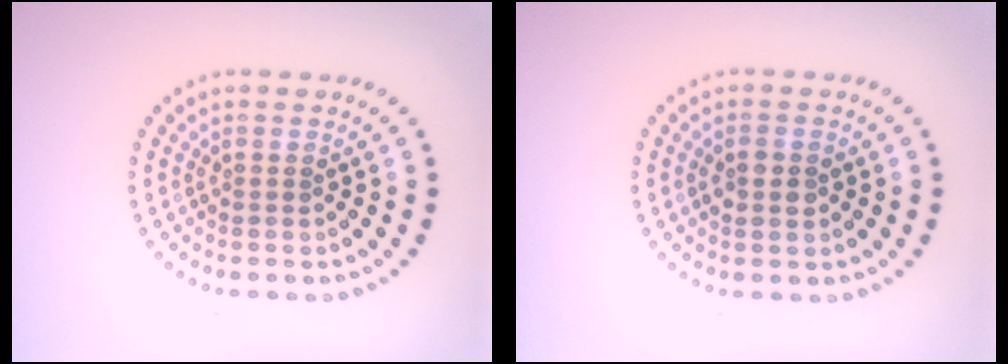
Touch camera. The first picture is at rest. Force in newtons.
{"total": 1.5, "press": 1.5, "slide": 0.1}